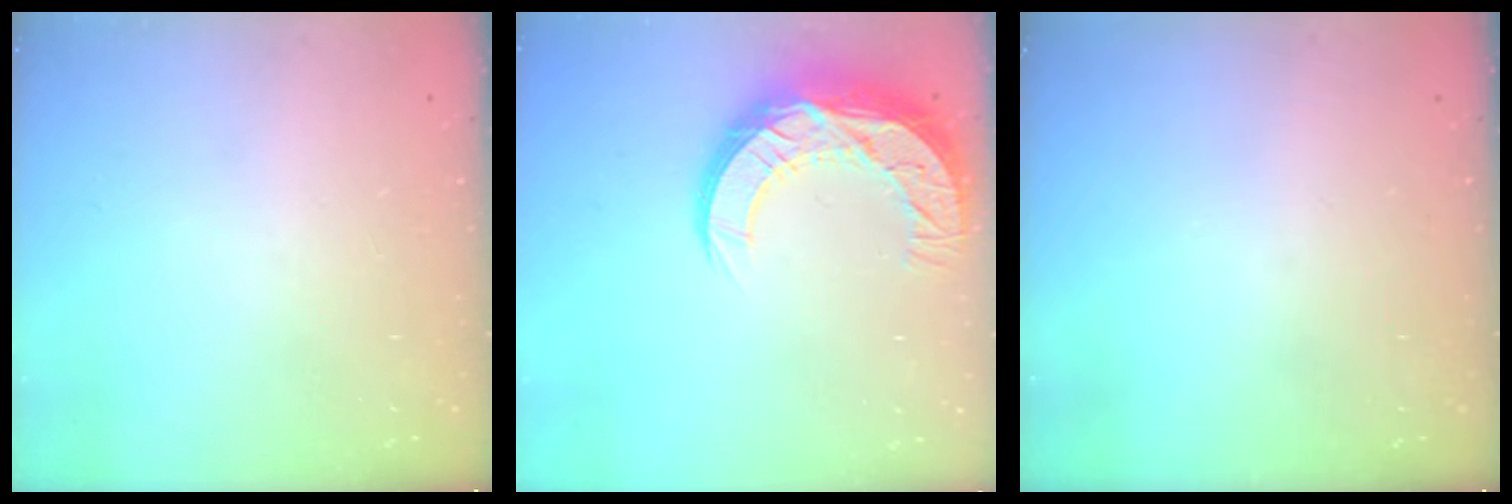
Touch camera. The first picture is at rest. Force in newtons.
{"total": 16.0, "press": 16.0, "slide": 1.3}
{"total": 0.0}